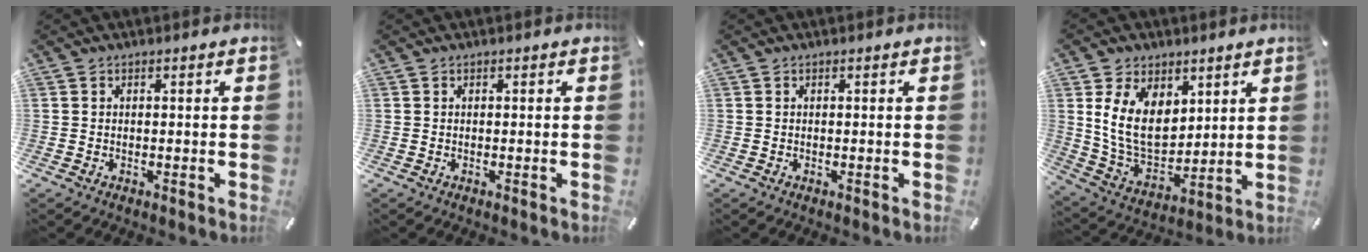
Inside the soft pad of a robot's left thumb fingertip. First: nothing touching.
{"total": 0.0}
{"total": 0.0}
{"total": 13.5, "force": [4.4, 9.9, 8.2], "torque": [-0.171, -0.024, 0.081]}